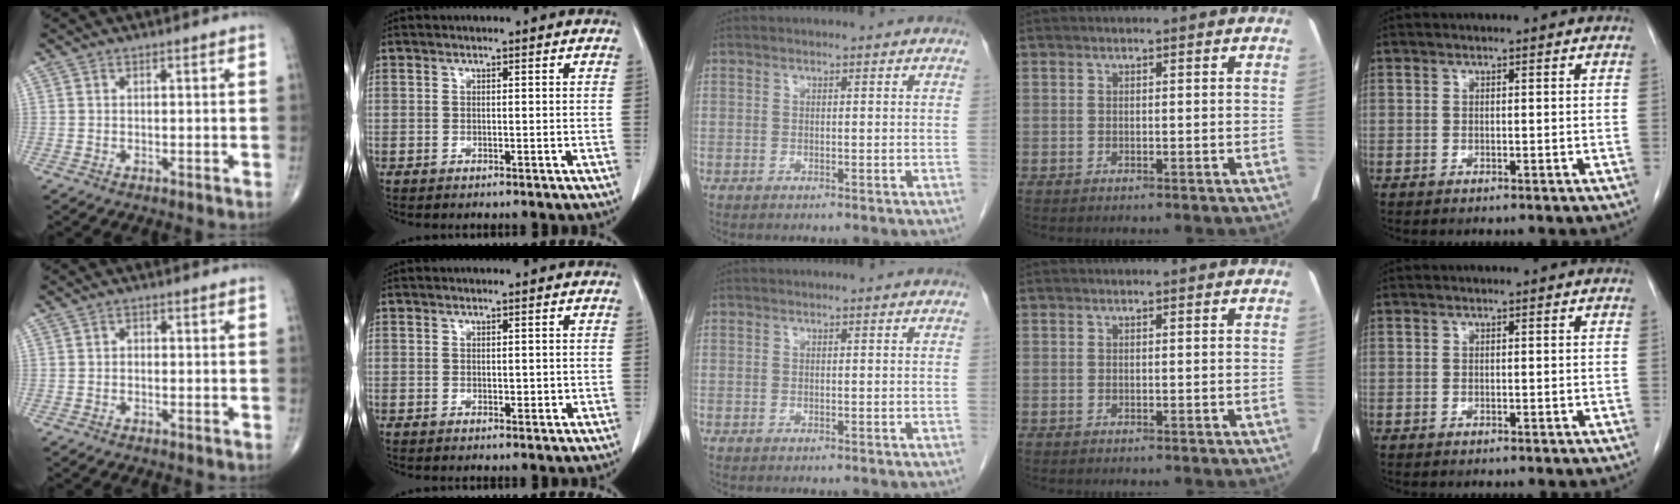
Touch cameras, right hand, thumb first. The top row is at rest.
{"thumb": {"total": 1.0, "force": [-0.2, 0.8, 0.5], "torque": [0.005, 0.004, -0.009]}, "index": {"total": 1.3, "force": [0.1, 0.8, 1.0], "torque": [-0.010, 0.000, 0.006]}}